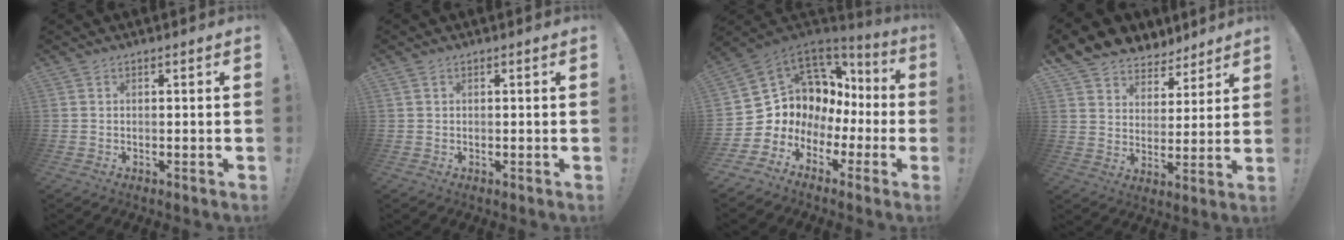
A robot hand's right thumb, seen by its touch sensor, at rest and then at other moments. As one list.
[{"total": 0.5, "force": [0.3, 0.5, 0.1], "torque": [-0.006, 0.004, 0.006]}, {"total": 7.4, "force": [3.1, 6.5, 1.8], "torque": [-0.025, -0.056, 0.073]}, {"total": 7.0, "force": [5.2, 4.6, 0.6], "torque": [-0.015, -0.046, 0.105]}]